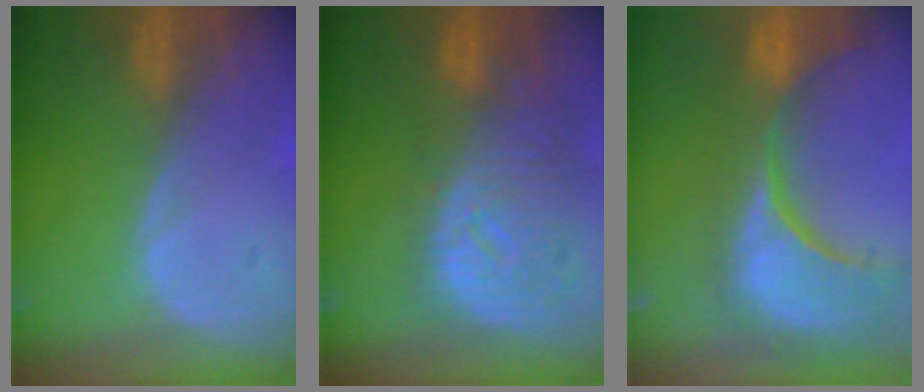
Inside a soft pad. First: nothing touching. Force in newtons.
{"total": 11.4, "press": 9.9, "slide": 5.6}
{"total": 15.3, "press": 12.2, "slide": 9.3}